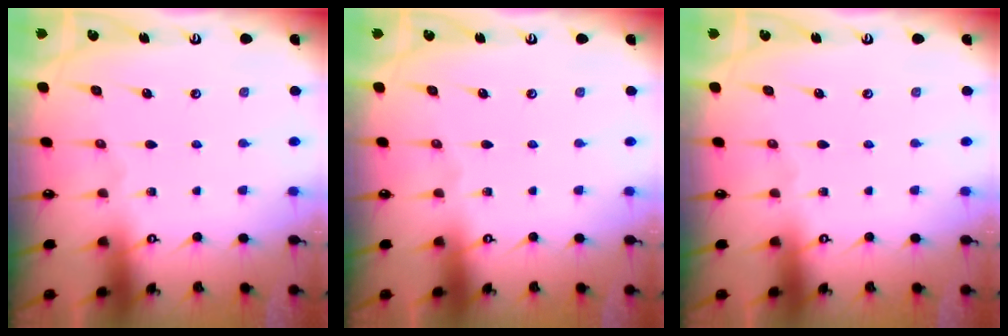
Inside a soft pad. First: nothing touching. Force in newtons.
{"total": 0.0}
{"total": 0.0}